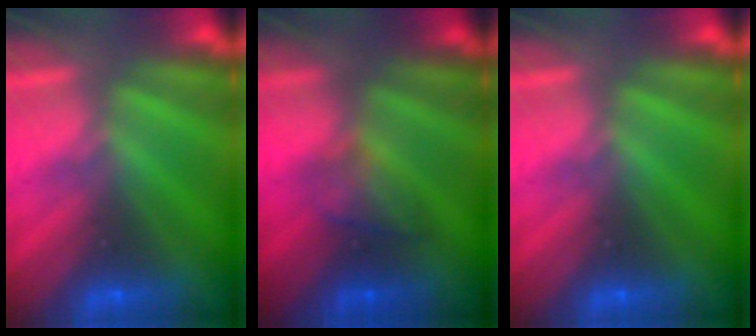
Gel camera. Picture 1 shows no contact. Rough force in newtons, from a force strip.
{"total": 2.2}
{"total": 0.0}